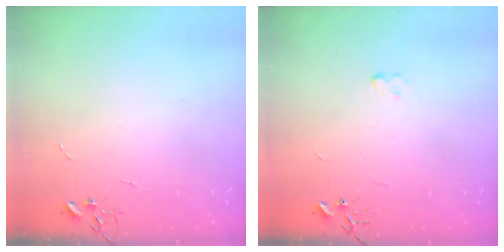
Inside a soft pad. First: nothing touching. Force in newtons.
{"total": 3.4, "press": 3.4, "slide": 0.4}